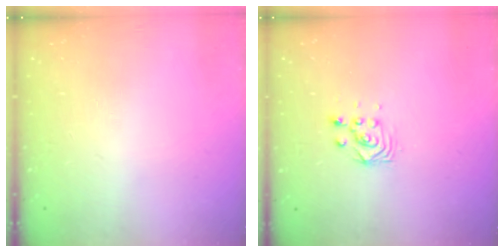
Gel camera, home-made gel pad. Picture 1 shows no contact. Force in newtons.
{"total": 2.9, "press": 2.9, "slide": 0.4}